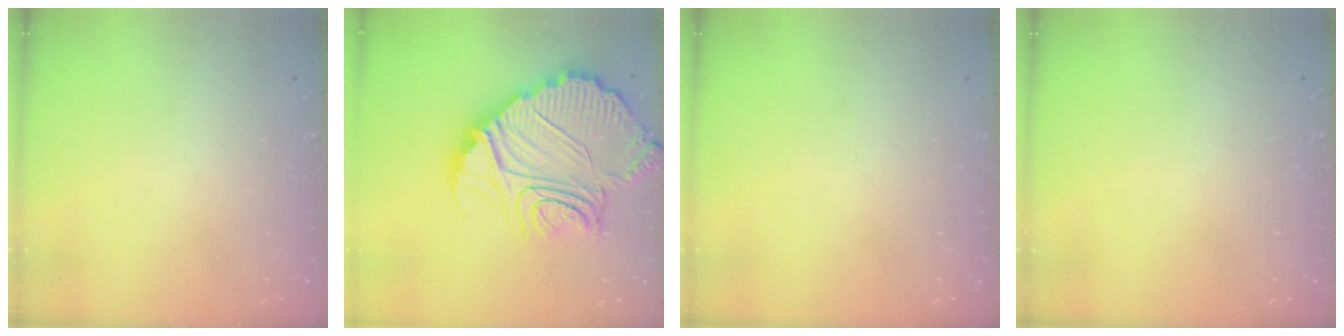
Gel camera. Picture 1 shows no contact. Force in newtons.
{"total": 20.6, "press": 20.5, "slide": 2.1}
{"total": 0.0}
{"total": 0.0}